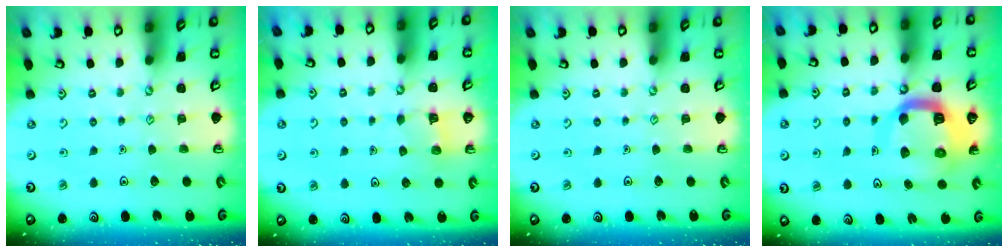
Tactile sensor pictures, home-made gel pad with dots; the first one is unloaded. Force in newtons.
{"total": 4.1, "press": 4.1, "slide": 0.4}
{"total": 0.0}
{"total": 14.4, "press": 14.3, "slide": 1.7}